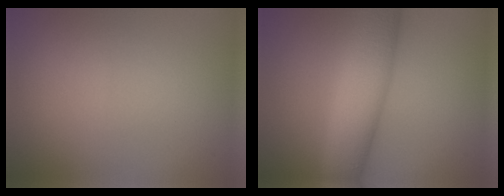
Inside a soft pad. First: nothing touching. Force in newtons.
{"total": 7.1, "press": 7.1, "slide": 0.2}